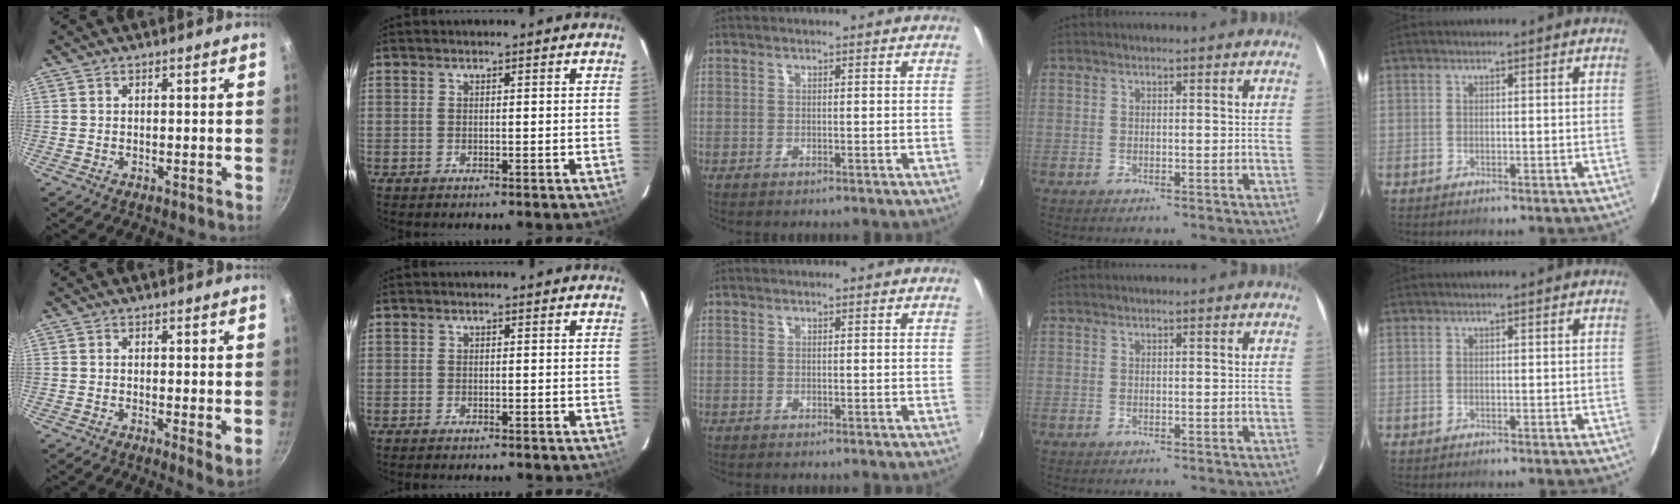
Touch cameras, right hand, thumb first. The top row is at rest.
{"thumb": {"total": 3.2, "force": [0.3, 1.1, 3.0], "torque": [-0.041, -0.012, 0.003]}, "index": {"total": 1.8, "force": [-1.7, 0.3, 0.6], "torque": [-0.017, -0.007, -0.030]}}